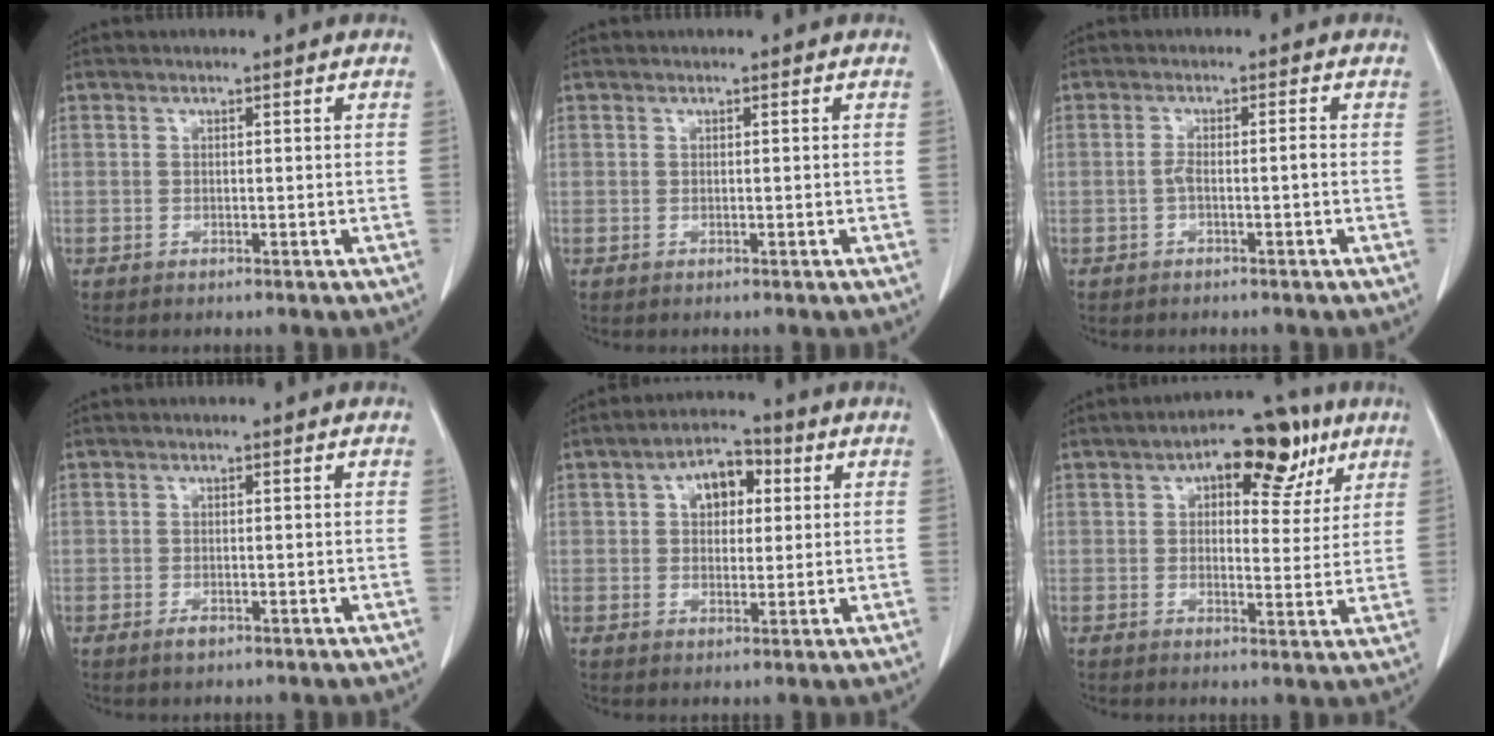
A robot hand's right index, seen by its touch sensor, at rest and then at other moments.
{"total": 0.0}
{"total": 2.6, "force": [-0.8, 0.7, 2.4], "torque": [-0.049, 0.007, -0.011]}
{"total": 1.8, "force": [-0.9, 1.0, 1.2], "torque": [-0.019, 0.002, -0.009]}
{"total": 7.8, "force": [2.2, 4.7, 5.8], "torque": [-0.103, 0.028, 0.037]}
{"total": 12.1, "force": [5.9, 5.7, 8.9], "torque": [-0.117, 0.029, 0.084]}